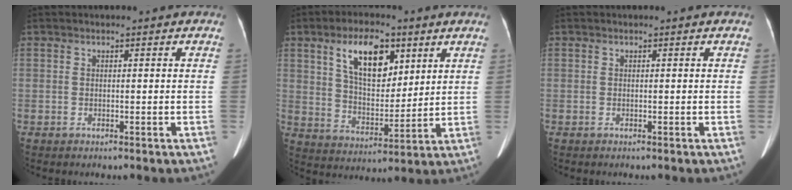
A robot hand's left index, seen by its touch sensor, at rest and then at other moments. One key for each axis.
{"total": 11.2, "fx": 5.5, "fy": 5.2, "fz": 8.3, "tx": -0.153, "ty": 0.014, "tz": 0.105}
{"total": 0.0}